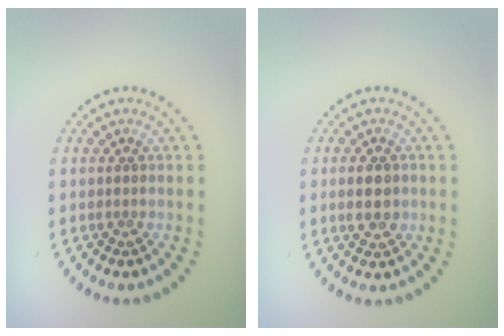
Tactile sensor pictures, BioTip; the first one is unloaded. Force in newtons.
{"total": 2.6, "press": 2.6, "slide": 0.2}